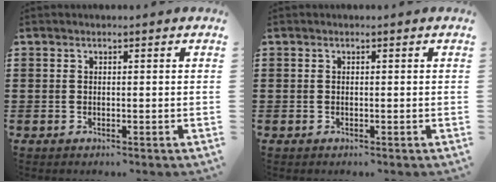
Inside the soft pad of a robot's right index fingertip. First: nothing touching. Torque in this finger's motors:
{"motor_torque": [-0.05, 0.05, 0.00, -0.01]}